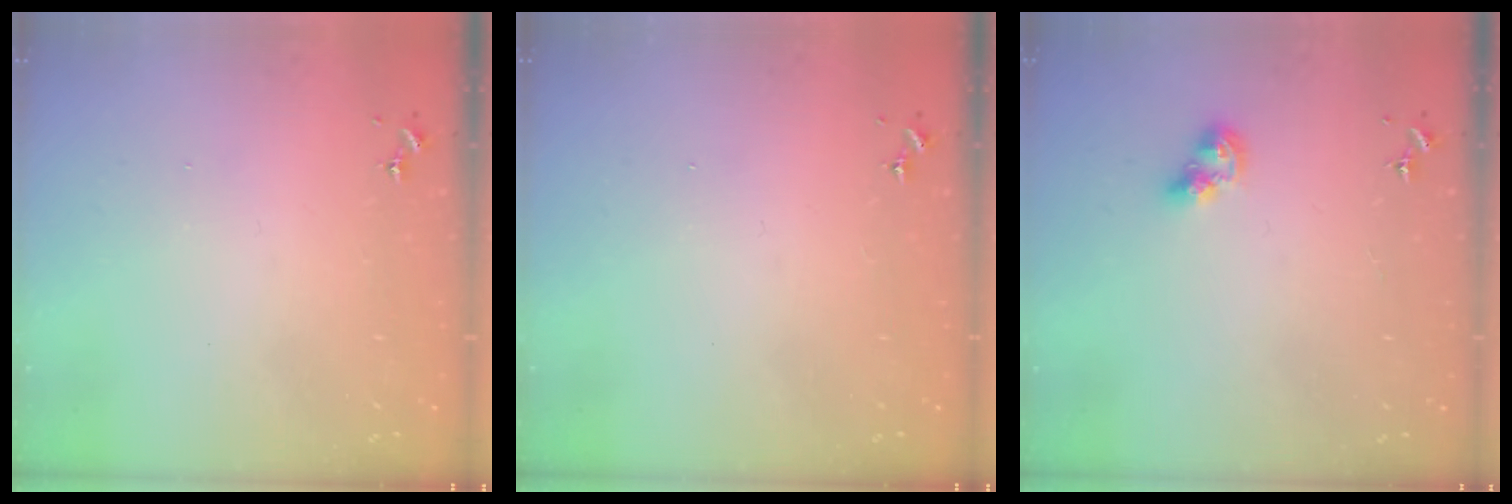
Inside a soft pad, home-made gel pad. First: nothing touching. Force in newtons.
{"total": 0.0}
{"total": 6.3, "press": 6.3, "slide": 0.5}